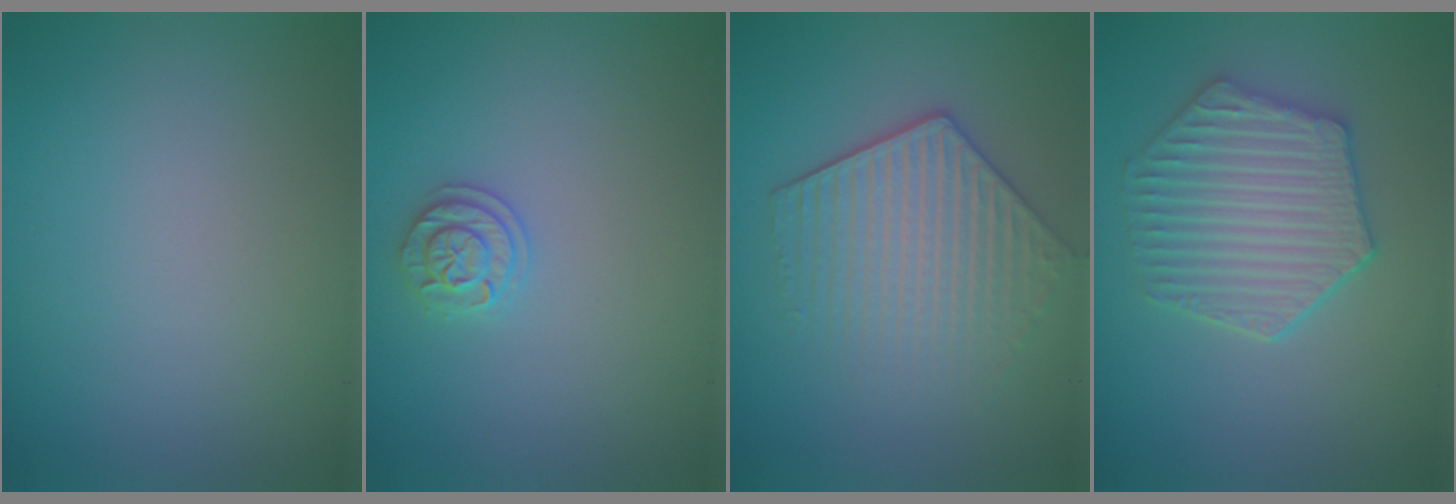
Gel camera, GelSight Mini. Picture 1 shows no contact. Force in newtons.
{"total": 1.8, "press": 1.8, "slide": 0.5}
{"total": 4.4, "press": 3.8, "slide": 2.3}
{"total": 5.2, "press": 4.4, "slide": 2.7}